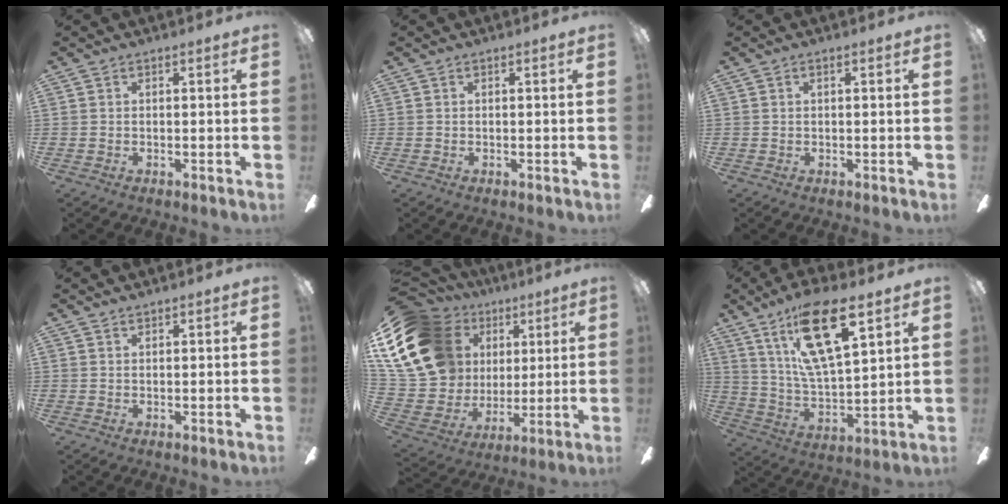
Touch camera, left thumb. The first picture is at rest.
{"total": 0.0}
{"total": 0.5, "force": [0.4, 0.1, 0.4], "torque": [-0.008, 0.001, 0.006]}
{"total": 1.0, "force": [0.9, 0.1, -0.1], "torque": [0.001, -0.001, 0.018]}
{"total": 23.9, "force": [9.2, 17.9, 12.8], "torque": [-0.288, -0.029, 0.195]}
{"total": 20.6, "force": [11.8, 7.6, 15.1], "torque": [-0.268, -0.052, 0.193]}